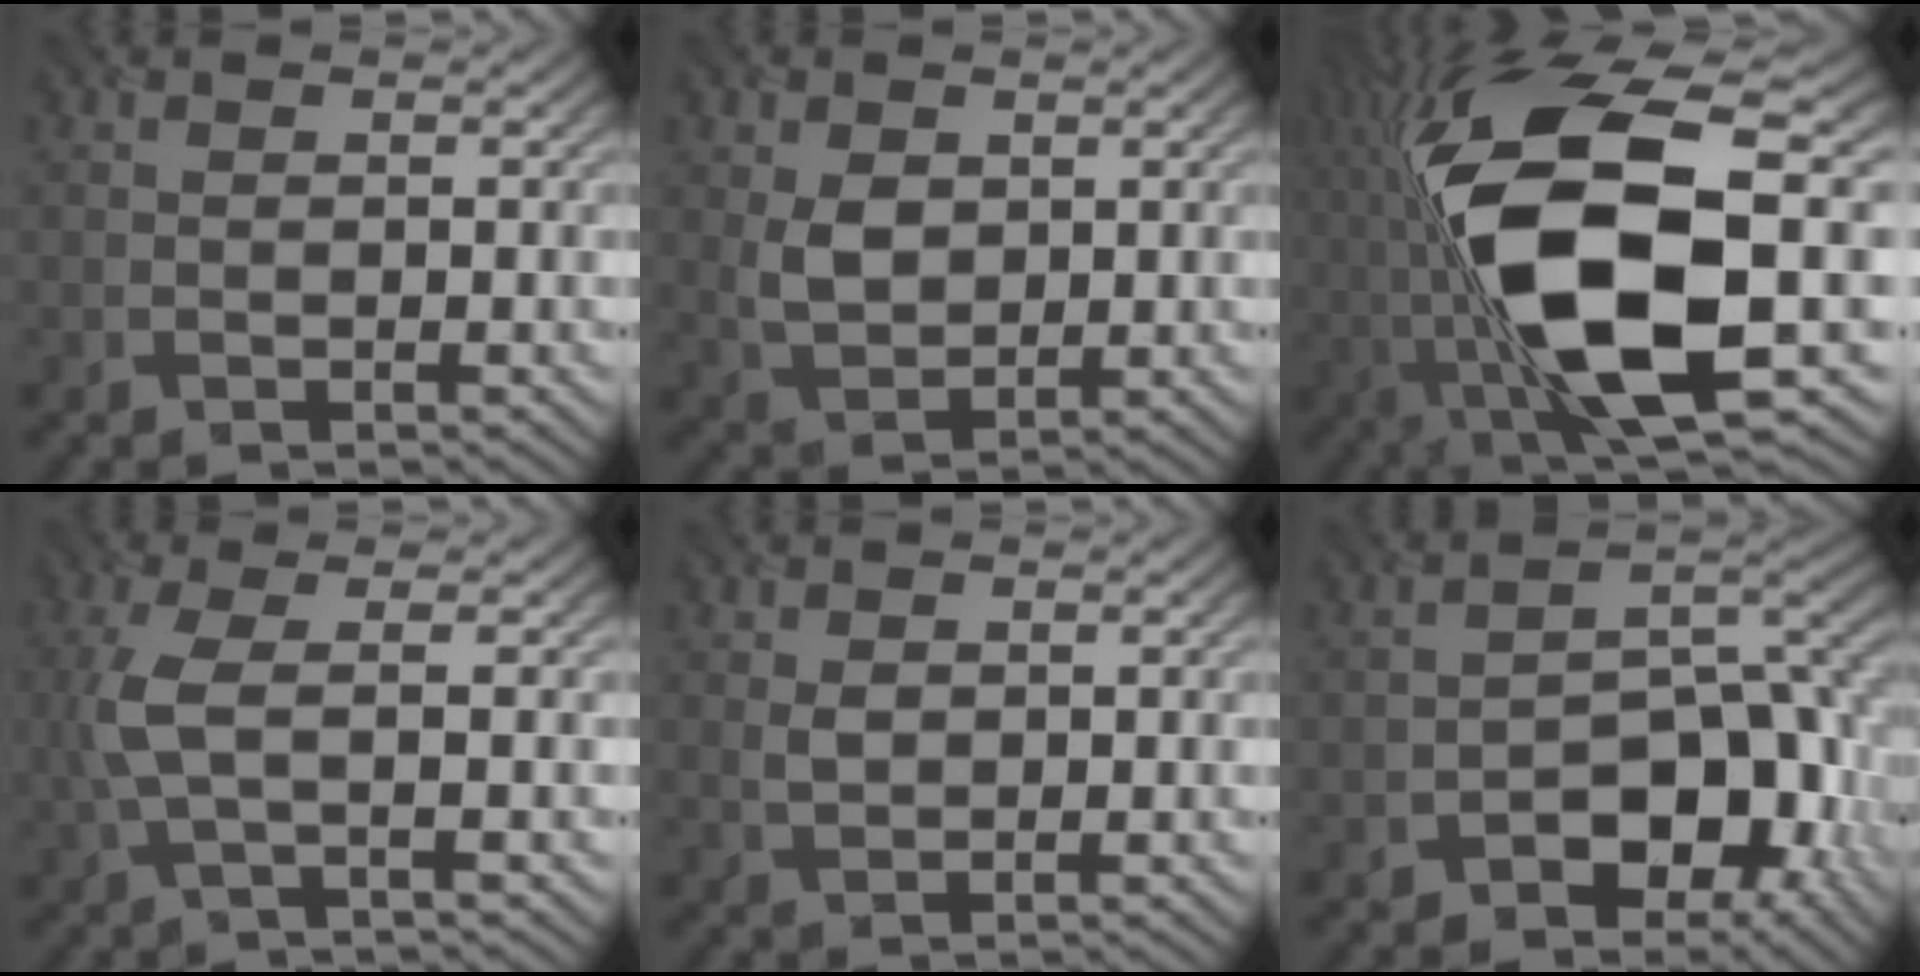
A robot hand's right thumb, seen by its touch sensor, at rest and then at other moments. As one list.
[{"total": 3.9, "force": [0.9, 2.8, 2.6], "torque": [-0.065, -0.005, 0.021]}, {"total": 18.3, "force": [-1.1, 7.0, 16.9], "torque": [-0.354, -0.011, -0.012]}, {"total": 4.2, "force": [0.3, 1.1, 4.1], "torque": [-0.108, 0.006, 0.003]}, {"total": 1.6, "force": [0.5, 1.1, 1.0], "torque": [-0.029, -0.002, 0.012]}, {"total": 9.6, "force": [-4.9, 5.7, 6.0], "torque": [-0.077, -0.007, -0.085]}]